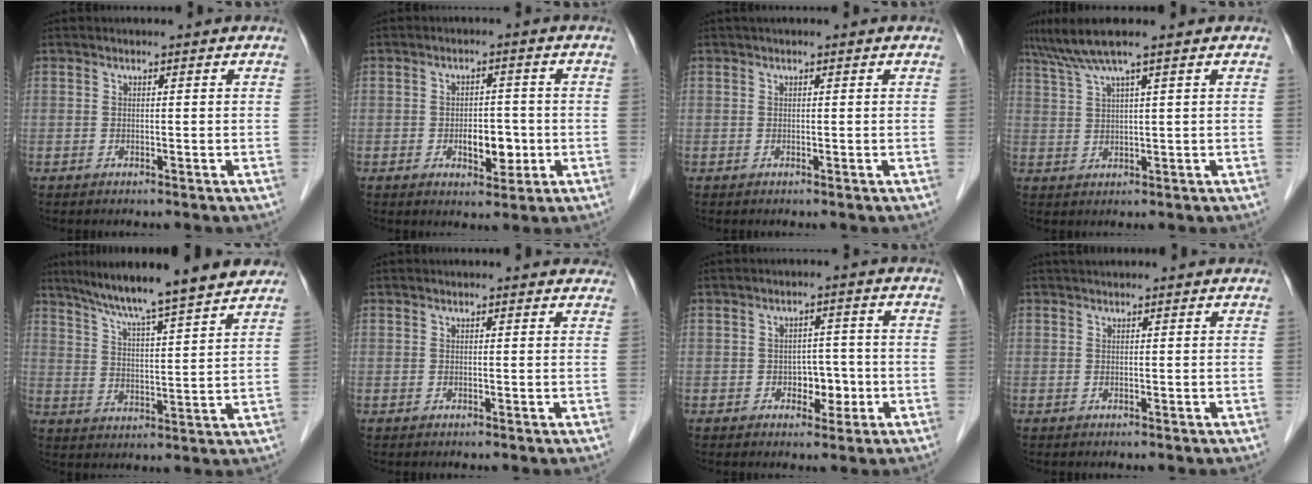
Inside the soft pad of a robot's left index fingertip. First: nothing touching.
{"total": 4.5, "force": [-1.1, 2.5, 3.6], "torque": [-0.051, 0.003, -0.011]}
{"total": 0.8, "force": [0.7, 0.1, 0.4], "torque": [-0.008, 0.016, 0.012]}
{"total": 5.4, "force": [4.2, -1.3, 3.1], "torque": [-0.070, 0.023, 0.087]}
{"total": 15.4, "force": [13.2, 0.3, 7.9], "torque": [-0.122, 0.017, 0.193]}
{"total": 4.9, "force": [4.6, 1.3, 1.0], "torque": [-0.001, 0.014, 0.039]}
{"total": 3.5, "force": [-1.0, 2.4, 2.3], "torque": [-0.027, 0.009, -0.011]}
{"total": 2.5, "force": [2.4, 0.2, 0.8], "torque": [-0.009, 0.031, 0.039]}